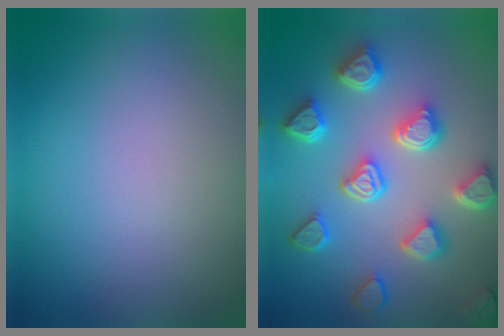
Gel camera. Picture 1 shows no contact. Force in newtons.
{"total": 6.9, "press": 5.7, "slide": 3.9}